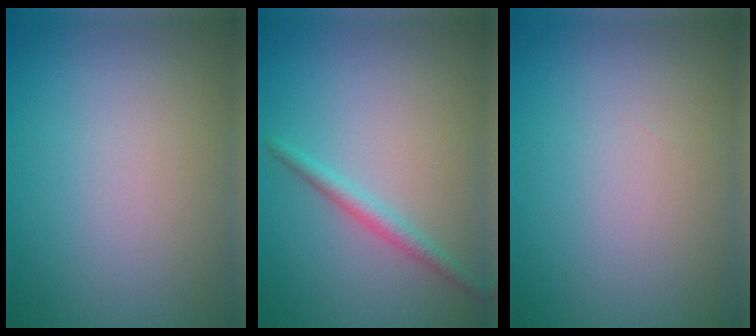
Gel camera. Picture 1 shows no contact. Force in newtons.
{"total": 1.8, "press": 1.8, "slide": 0.1}
{"total": 0.0}